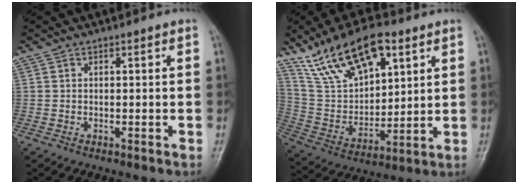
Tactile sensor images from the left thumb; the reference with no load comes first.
{"total": 18.2, "force": [10.6, 8.9, 11.8], "torque": [-0.169, -0.036, 0.208]}